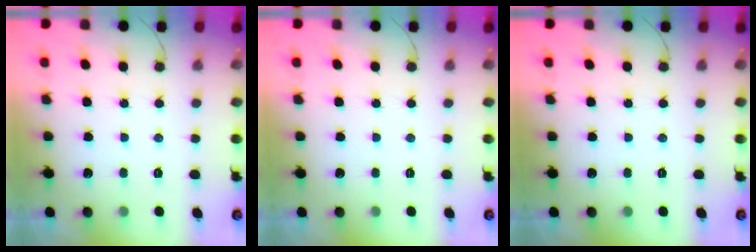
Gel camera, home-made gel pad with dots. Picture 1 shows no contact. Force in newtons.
{"total": 0.0}
{"total": 0.0}